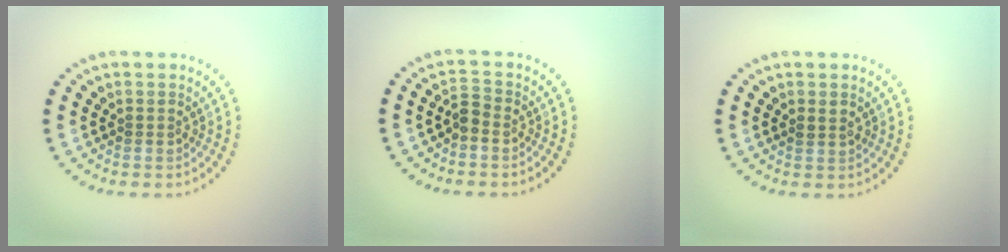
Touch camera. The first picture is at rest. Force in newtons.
{"total": 1.2, "press": 1.0, "slide": 0.6}
{"total": 0.9, "press": 0.9, "slide": 0.2}